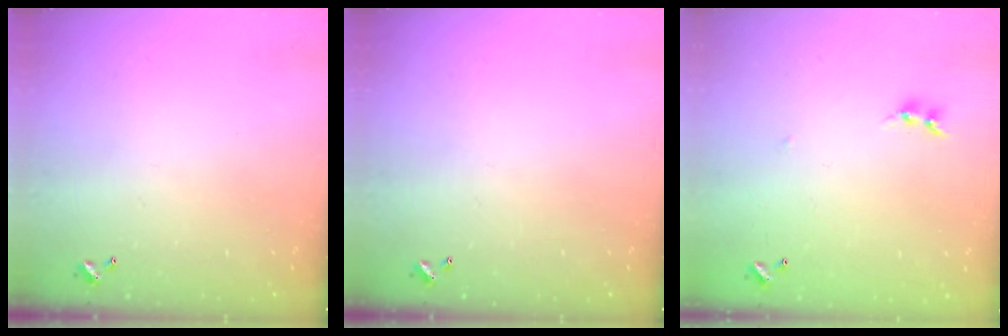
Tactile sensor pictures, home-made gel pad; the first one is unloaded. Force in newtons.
{"total": 0.0}
{"total": 7.6, "press": 7.6, "slide": 0.4}